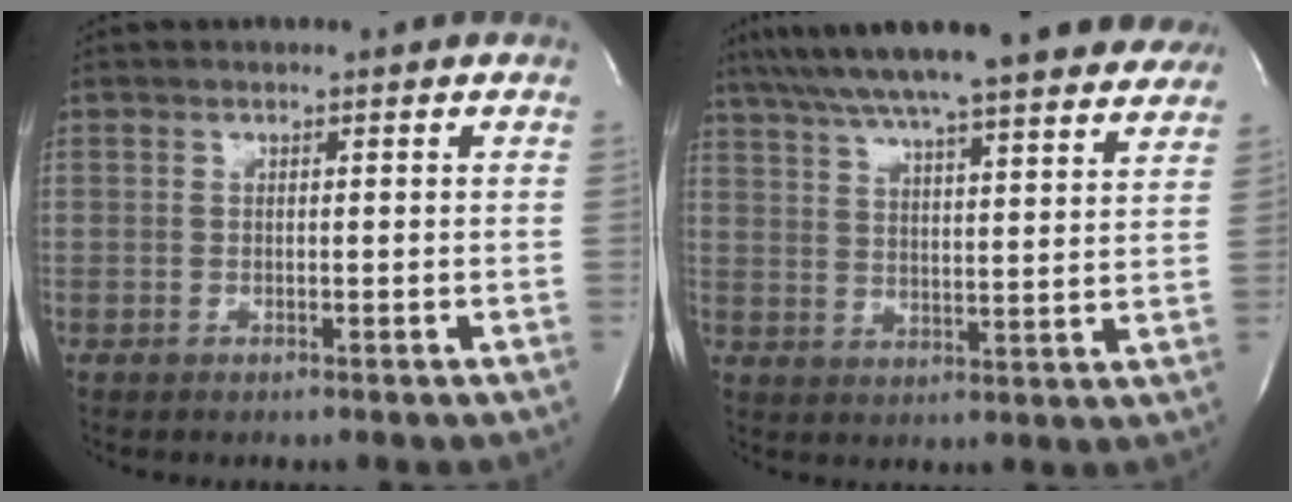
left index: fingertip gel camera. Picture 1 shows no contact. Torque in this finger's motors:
{"motor_torque": [1.03, -1.11, 1.06, 0.21]}